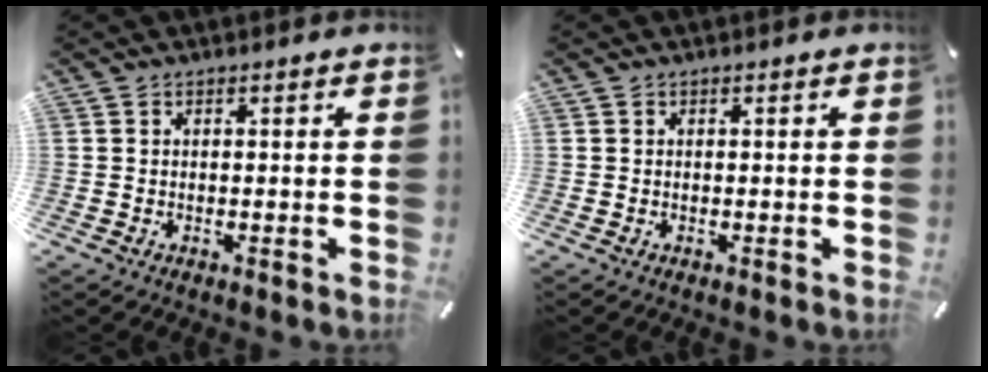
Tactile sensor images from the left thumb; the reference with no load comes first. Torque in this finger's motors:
{"motor_torque": [-0.09, 0.09, 0.00, 0.00, 0.00]}